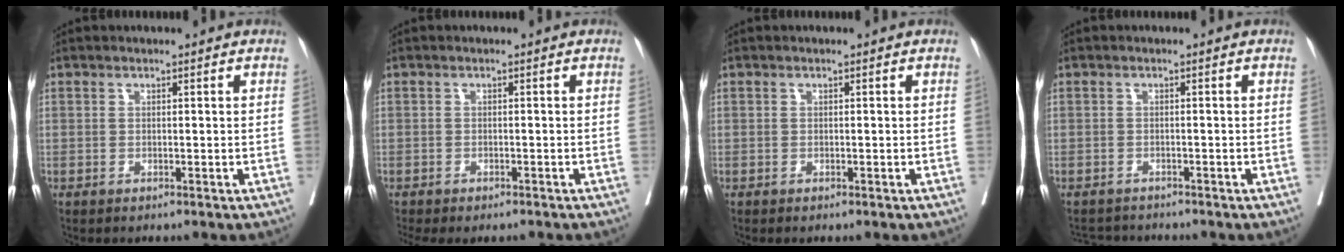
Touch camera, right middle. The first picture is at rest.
{"total": 5.6, "force": [-4.8, 1.6, 2.3], "torque": [-0.027, 0.005, -0.067]}
{"total": 0.0}
{"total": 3.4, "force": [-3.3, 0.5, 0.1], "torque": [0.004, -0.010, -0.053]}